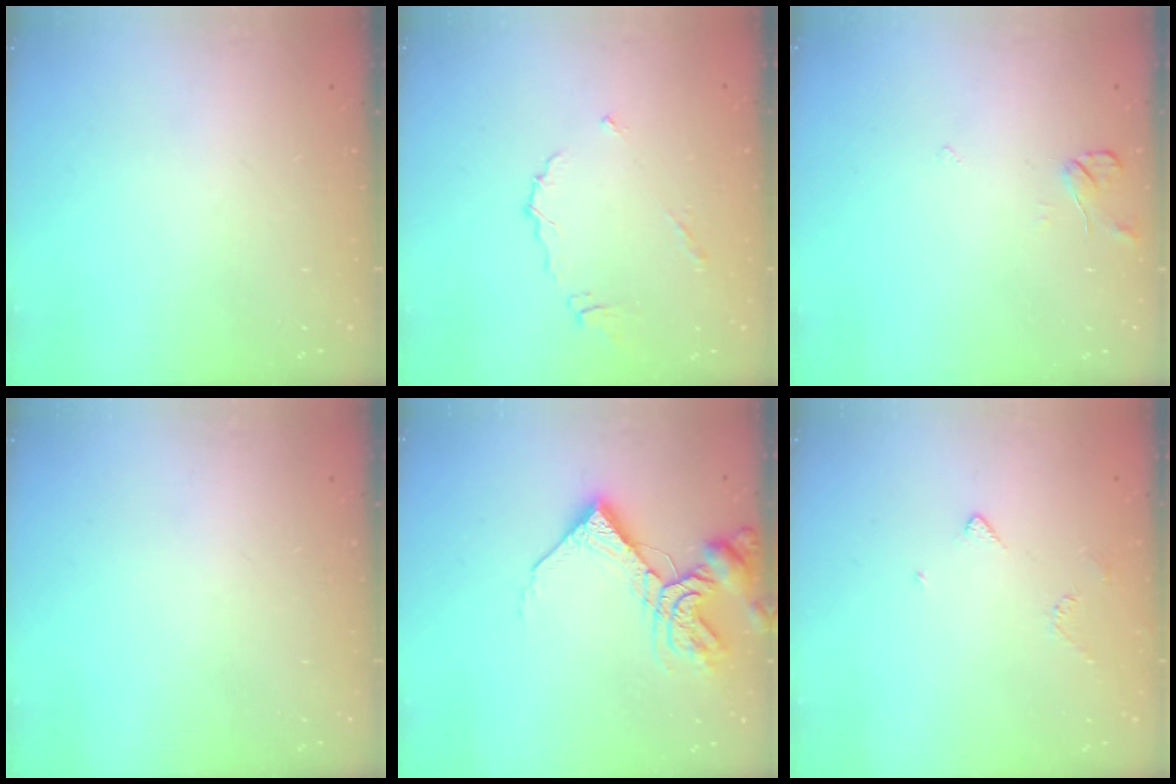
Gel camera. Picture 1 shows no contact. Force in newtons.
{"total": 6.0, "press": 6.0, "slide": 0.4}
{"total": 4.5, "press": 4.5, "slide": 0.6}
{"total": 0.0}
{"total": 11.2, "press": 11.0, "slide": 1.6}
{"total": 3.2, "press": 3.1, "slide": 0.7}